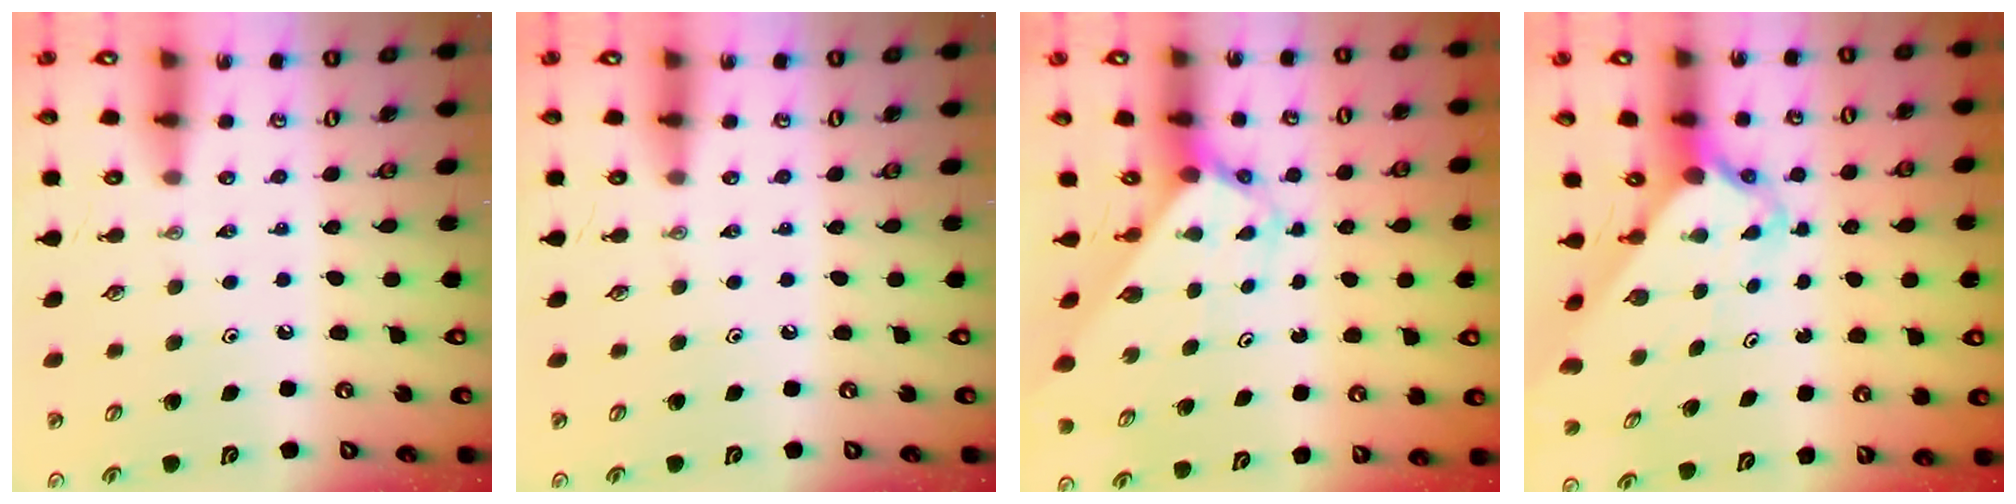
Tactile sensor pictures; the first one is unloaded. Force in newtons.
{"total": 0.0}
{"total": 2.6, "press": 2.6, "slide": 0.2}
{"total": 2.8, "press": 2.8, "slide": 0.3}